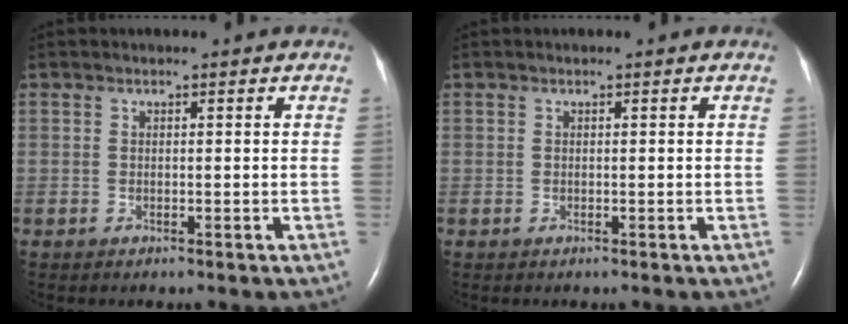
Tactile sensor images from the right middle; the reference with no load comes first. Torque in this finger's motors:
{"motor_torque": [0.00, 0.00, 0.00, 0.00]}